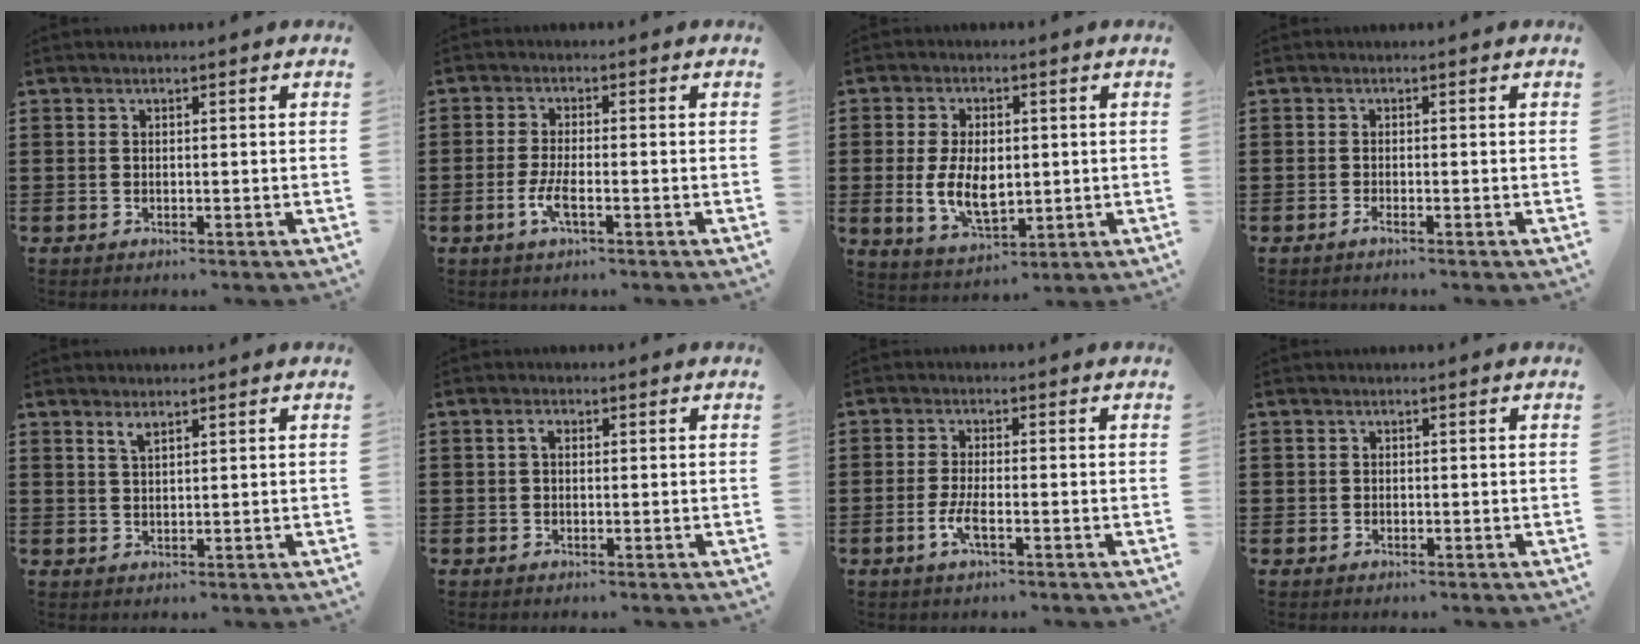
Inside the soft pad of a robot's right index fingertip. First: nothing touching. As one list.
[{"total": 3.9, "force": [-1.5, 0.9, 3.4], "torque": [-0.071, -0.003, -0.030]}, {"total": 7.6, "force": [-0.4, 4.3, 6.2], "torque": [-0.132, -0.001, -0.012]}, {"total": 0.8, "force": [-0.6, 0.0, 0.5], "torque": [-0.010, -0.004, -0.009]}, {"total": 1.8, "force": [1.3, 0.6, 1.0], "torque": [-0.023, 0.002, 0.024]}, {"total": 1.5, "force": [0.2, 0.9, 1.2], "torque": [-0.026, 0.007, 0.002]}, {"total": 3.6, "force": [-1.4, 0.9, 3.2], "torque": [-0.075, -0.006, -0.031]}, {"total": 0.6, "force": [-0.1, 0.6, 0.1], "torque": [-0.004, 0.004, -0.002]}]